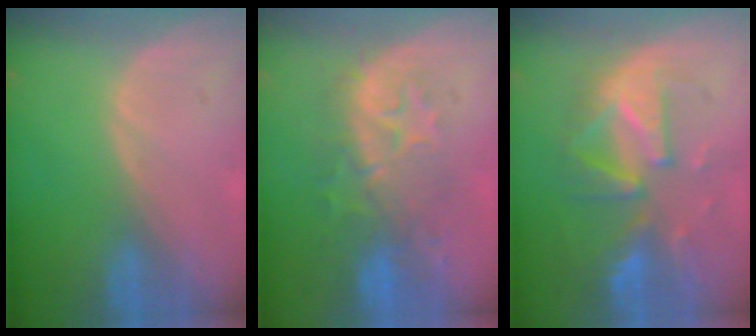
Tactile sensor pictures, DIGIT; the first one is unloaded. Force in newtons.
{"total": 9.1, "press": 8.6, "slide": 3.0}
{"total": 10.0, "press": 8.8, "slide": 4.7}